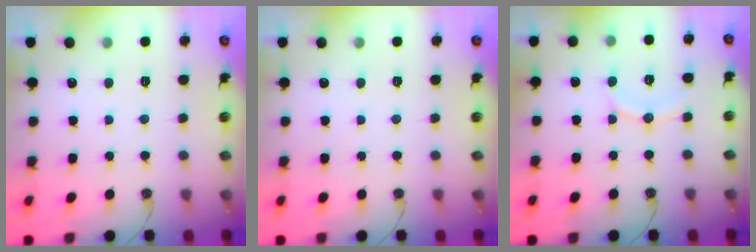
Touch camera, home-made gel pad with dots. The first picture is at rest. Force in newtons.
{"total": 0.0}
{"total": 8.1, "press": 8.1, "slide": 0.8}